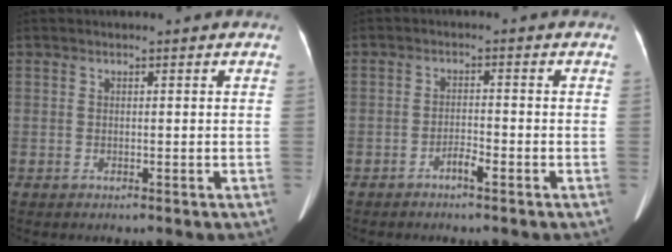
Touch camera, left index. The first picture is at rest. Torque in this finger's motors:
{"motor_torque": [-0.05, 0.05, 0.00, 0.00]}